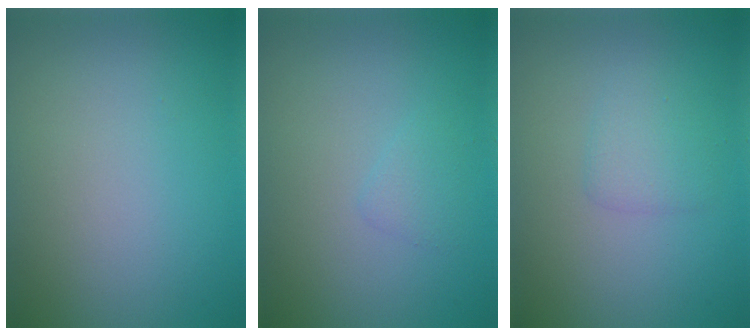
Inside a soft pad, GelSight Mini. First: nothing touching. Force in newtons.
{"total": 1.0, "press": 1.0, "slide": 0.1}
{"total": 1.8, "press": 1.8, "slide": 0.1}